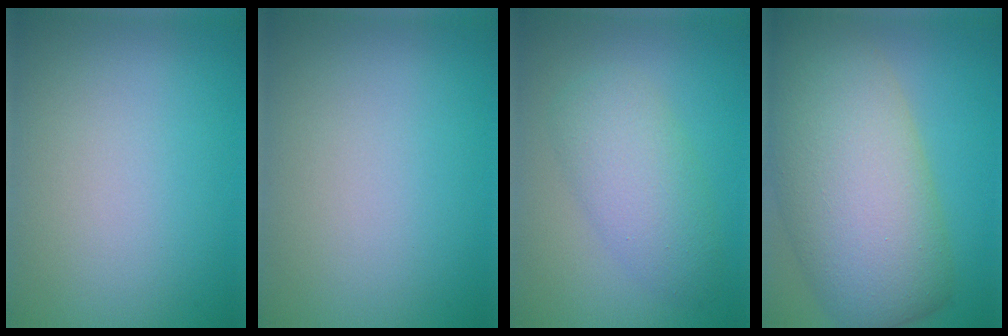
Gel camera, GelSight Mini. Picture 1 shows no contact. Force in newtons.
{"total": 0.0}
{"total": 4.3, "press": 4.3, "slide": 0.2}
{"total": 12.4, "press": 12.3, "slide": 0.8}